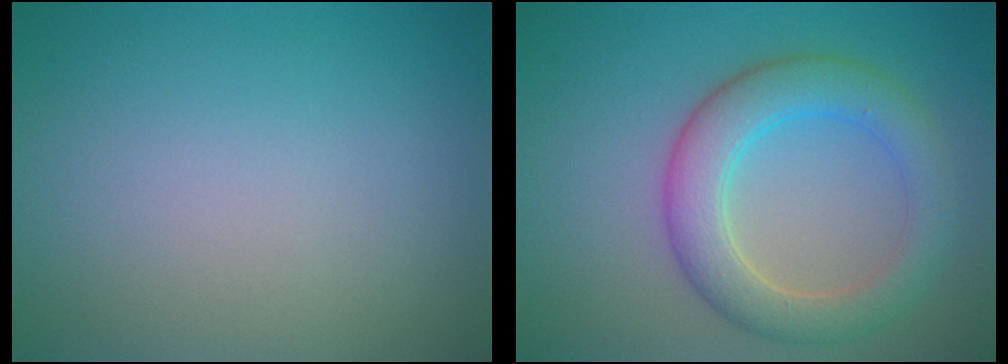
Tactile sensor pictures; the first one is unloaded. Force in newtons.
{"total": 5.2, "press": 5.2, "slide": 0.1}